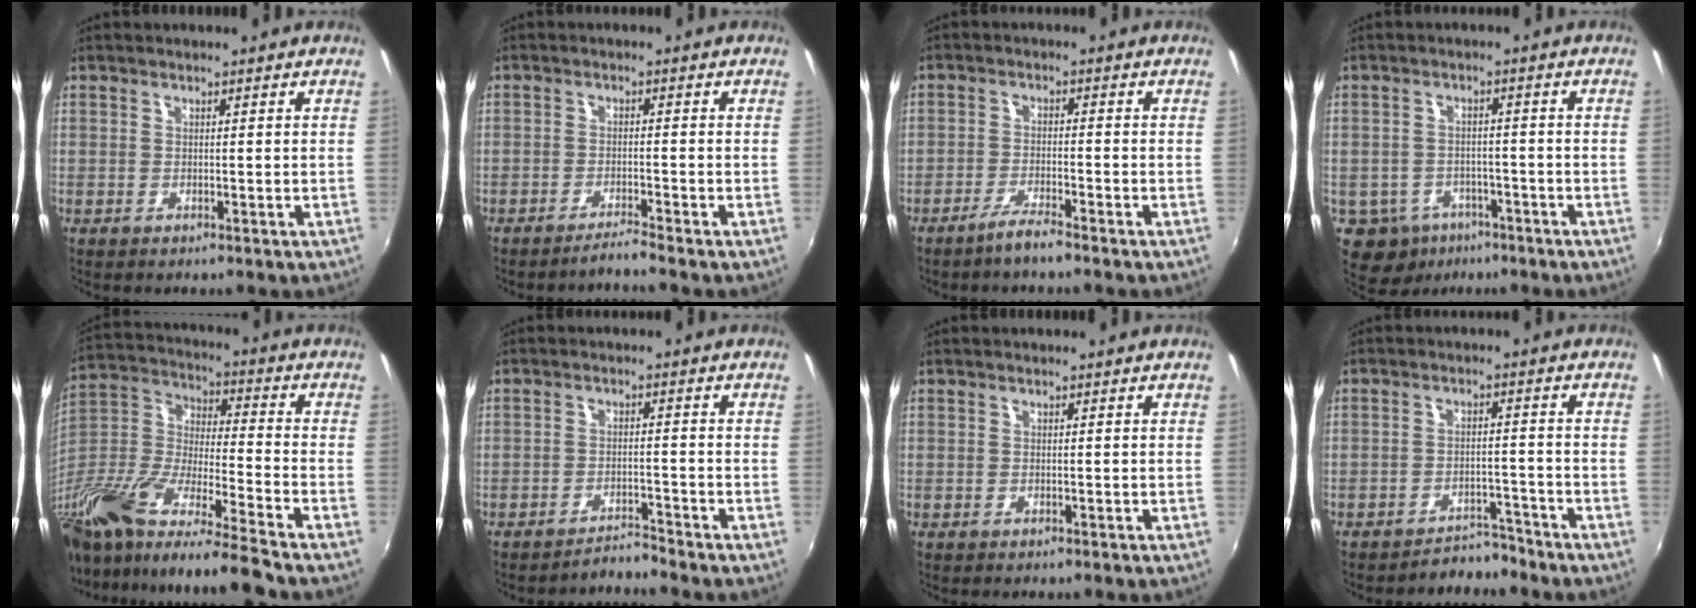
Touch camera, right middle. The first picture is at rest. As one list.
[{"total": 2.3, "force": [-2.1, -0.9, 0.4], "torque": [-0.019, 0.003, -0.038]}, {"total": 3.4, "force": [-2.9, 0.1, 1.7], "torque": [-0.052, 0.000, -0.056]}, {"total": 8.7, "force": [-4.9, 6.7, 2.7], "torque": [-0.079, 0.005, -0.060]}, {"total": 24.8, "force": [-18.8, 2.4, 16.0], "torque": [-0.276, -0.041, -0.337]}, {"total": 3.1, "force": [-3.0, -0.7, -0.4], "torque": [-0.004, 0.005, -0.047]}, {"total": 0.0}, {"total": 5.0, "force": [-4.8, 1.4, 0.3], "torque": [-0.013, 0.013, -0.064]}]